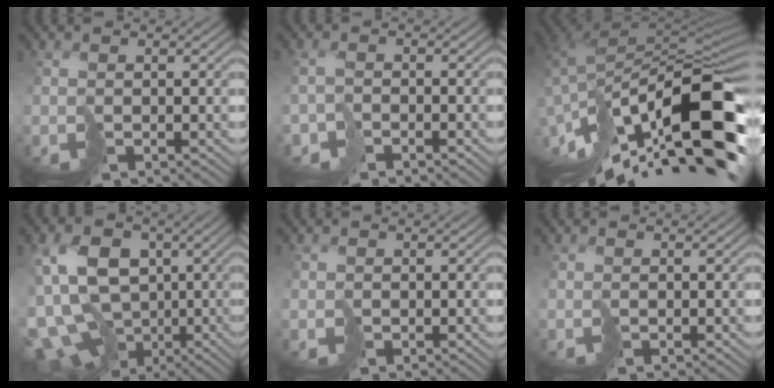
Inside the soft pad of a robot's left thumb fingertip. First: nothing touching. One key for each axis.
{"total": 2.1, "fx": -1.9, "fy": 0.4, "fz": 0.7, "tx": -0.003, "ty": 0.005, "tz": -0.040}
{"total": 17.2, "fx": -8.9, "fy": 5.8, "fz": 13.5, "tx": -0.253, "ty": 0.015, "tz": -0.147}
{"total": 14.7, "fx": -3.5, "fy": 10.6, "fz": 9.5, "tx": -0.205, "ty": -0.010, "tz": -0.044}
{"total": 0.6, "fx": -0.2, "fy": 0.6, "fz": 0.1, "tx": -0.008, "ty": 0.001, "tz": -0.004}
{"total": 0.0}